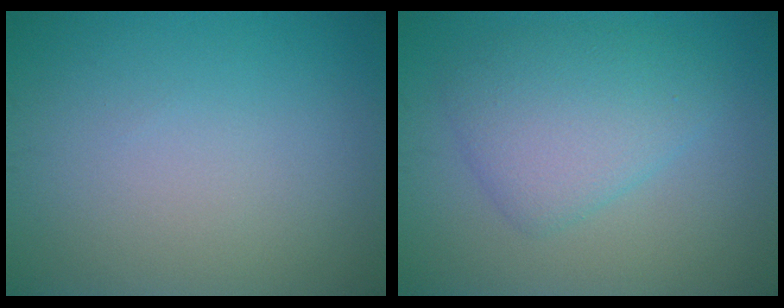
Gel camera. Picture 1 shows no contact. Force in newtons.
{"total": 4.7, "press": 4.7, "slide": 0.1}